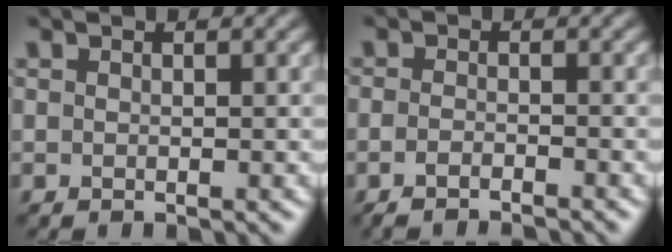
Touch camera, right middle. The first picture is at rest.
{"total": 2.1, "force": [-1.5, 0.5, 1.3], "torque": [-0.018, -0.005, -0.031]}